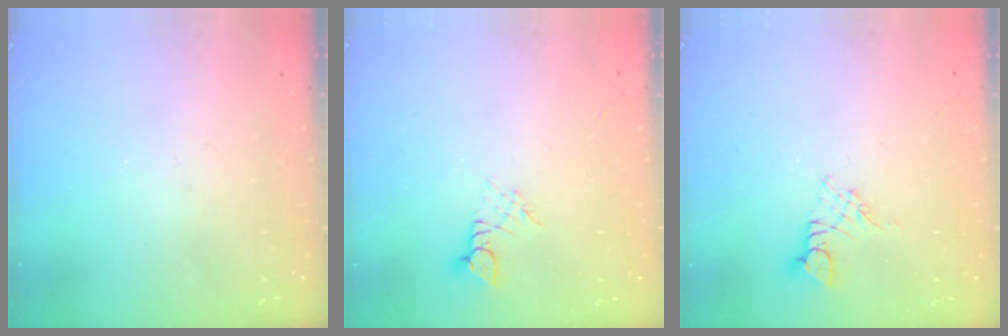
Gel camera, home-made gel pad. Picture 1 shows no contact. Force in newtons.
{"total": 2.7, "press": 2.7, "slide": 0.3}
{"total": 3.1, "press": 3.0, "slide": 0.3}